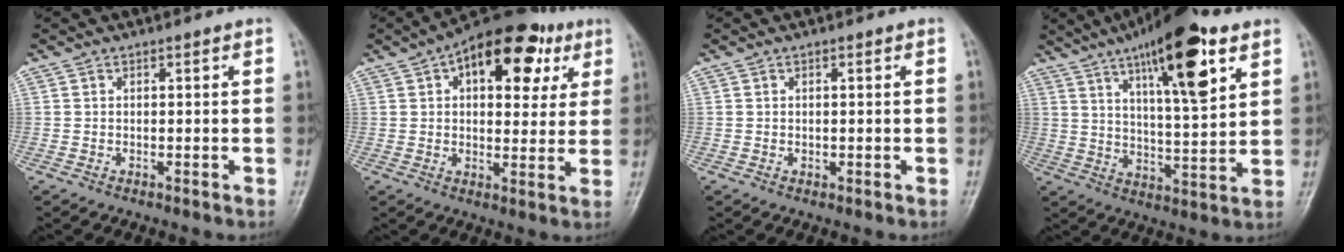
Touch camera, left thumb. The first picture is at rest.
{"total": 17.5, "force": [7.0, 9.5, 12.9], "torque": [-0.135, 0.001, 0.093]}
{"total": 0.5, "force": [0.0, 0.4, 0.3], "torque": [-0.004, -0.001, 0.001]}
{"total": 18.3, "force": [9.5, 4.8, 14.9], "torque": [-0.216, -0.033, 0.154]}